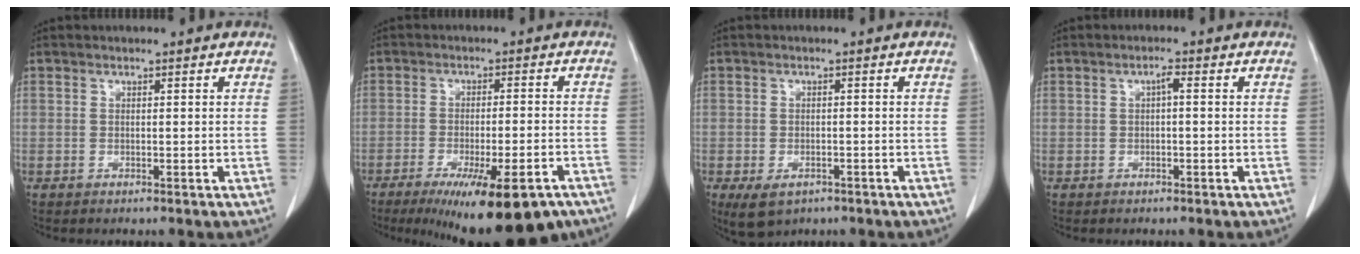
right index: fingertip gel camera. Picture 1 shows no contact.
{"total": 16.4, "force": [-11.6, 2.8, 11.2], "torque": [-0.121, -0.018, -0.166]}
{"total": 4.6, "force": [-2.7, 2.7, 2.6], "torque": [-0.048, -0.007, -0.033]}
{"total": 1.3, "force": [0.1, 0.2, 1.3], "torque": [-0.022, 0.004, 0.001]}